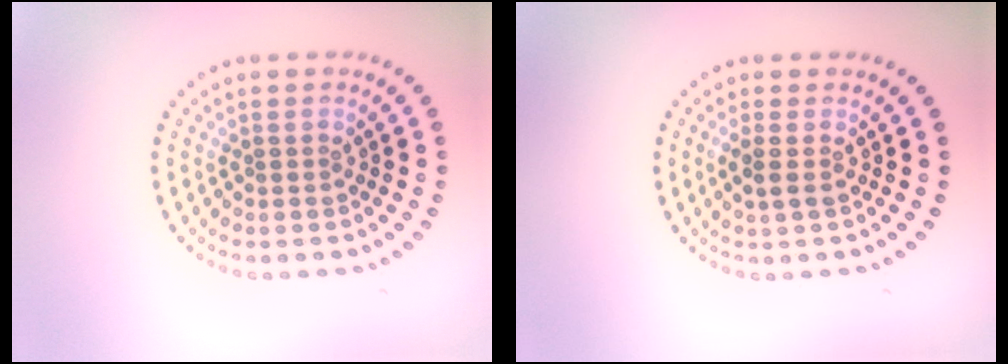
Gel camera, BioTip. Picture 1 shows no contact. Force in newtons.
{"total": 1.2, "press": 1.0, "slide": 0.7}